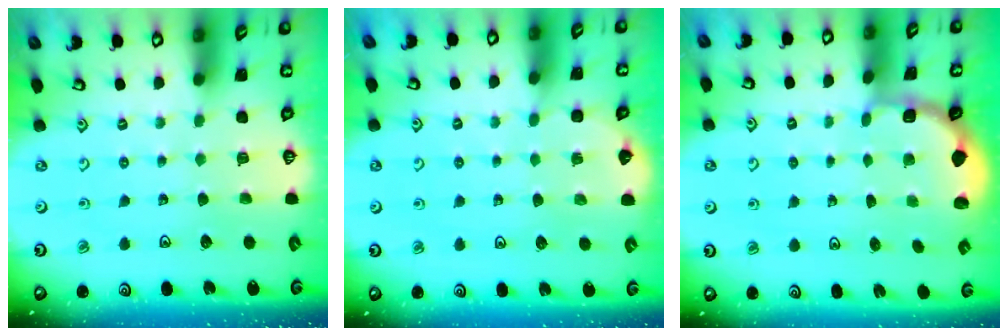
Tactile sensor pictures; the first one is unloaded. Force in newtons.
{"total": 2.3, "press": 2.3, "slide": 0.1}
{"total": 1.9, "press": 1.8, "slide": 0.7}